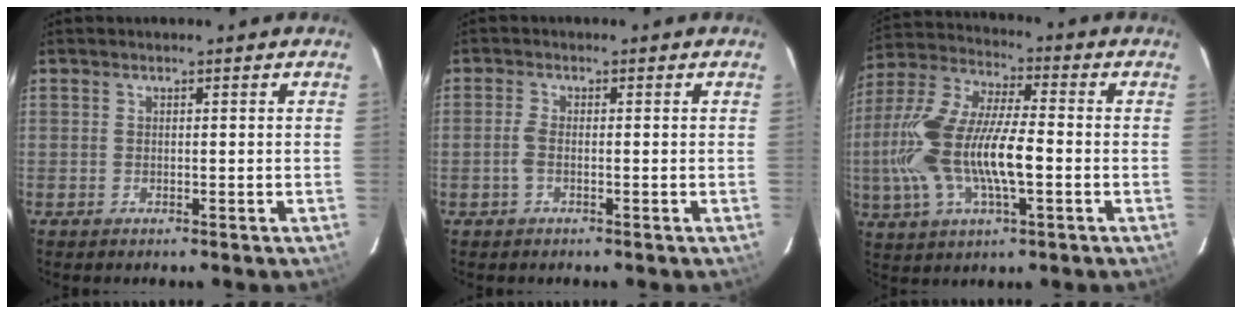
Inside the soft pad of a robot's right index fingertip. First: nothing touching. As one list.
[{"total": 1.9, "force": [-0.6, 0.6, 1.7], "torque": [-0.040, 0.002, -0.013]}, {"total": 19.1, "force": [-3.1, 6.8, 17.6], "torque": [-0.363, -0.003, -0.061]}]